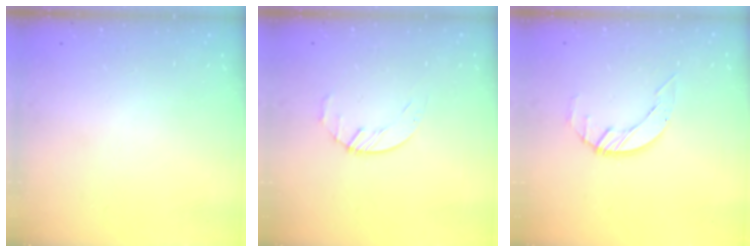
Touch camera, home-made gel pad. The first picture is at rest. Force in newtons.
{"total": 2.7, "press": 2.6, "slide": 0.3}
{"total": 3.4, "press": 3.4, "slide": 0.4}